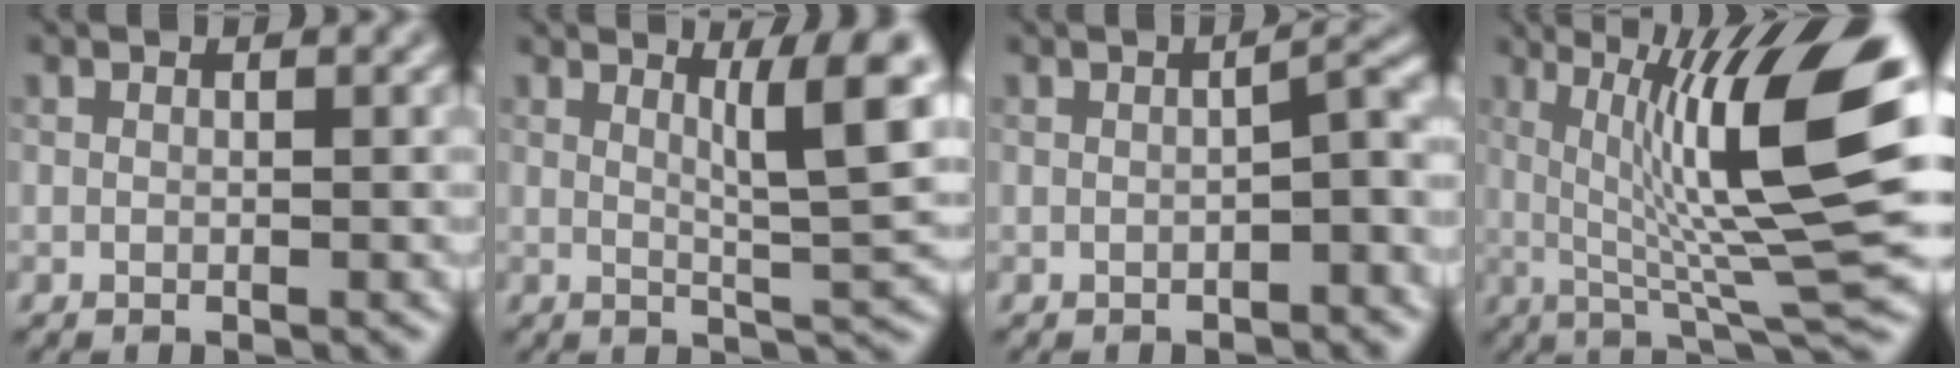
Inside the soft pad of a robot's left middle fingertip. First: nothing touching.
{"total": 6.2, "force": [2.3, 0.8, 5.7], "torque": [-0.081, -0.006, 0.037]}
{"total": 2.6, "force": [-0.9, 0.5, 2.4], "torque": [-0.038, 0.013, -0.015]}
{"total": 12.4, "force": [2.5, 2.3, 11.9], "torque": [-0.178, 0.006, 0.047]}